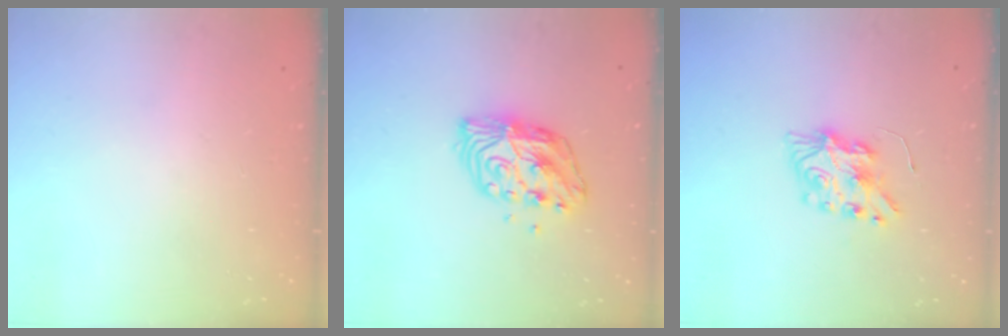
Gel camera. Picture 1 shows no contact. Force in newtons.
{"total": 11.3, "press": 11.3, "slide": 0.7}
{"total": 7.7, "press": 7.7, "slide": 0.3}